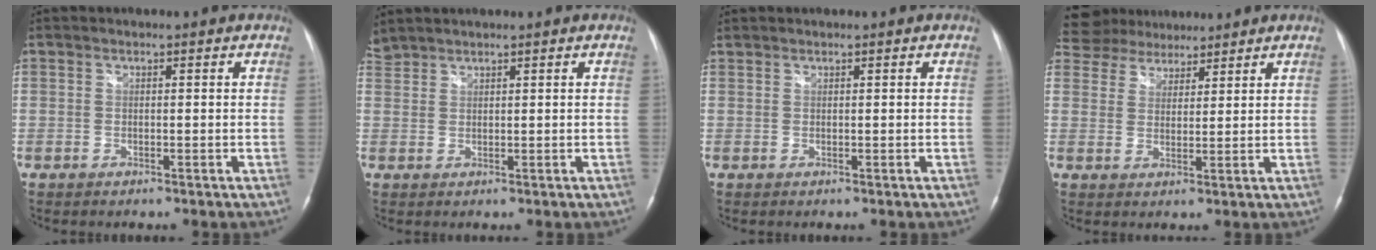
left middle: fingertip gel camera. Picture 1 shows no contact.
{"total": 2.8, "force": [2.7, 0.6, -0.1], "torque": [-0.010, 0.016, 0.061]}
{"total": 0.6, "force": [0.6, 0.3, -0.1], "torque": [-0.003, 0.009, 0.013]}
{"total": 10.9, "force": [9.9, 3.9, 2.0], "torque": [-0.057, 0.036, 0.178]}